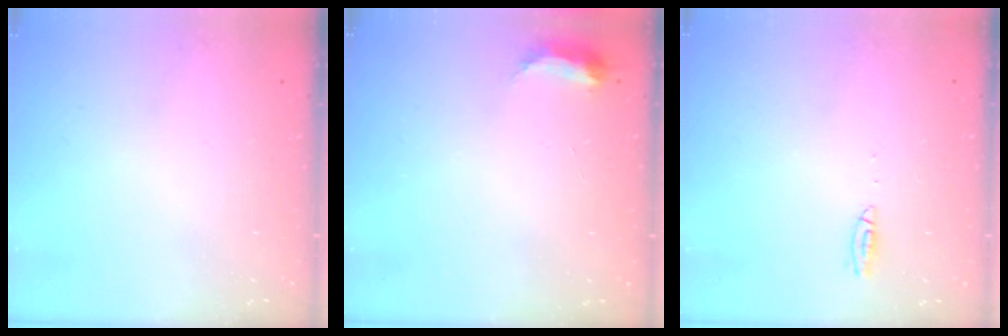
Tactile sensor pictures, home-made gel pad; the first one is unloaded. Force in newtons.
{"total": 4.1, "press": 4.1, "slide": 0.6}
{"total": 12.4, "press": 5.3, "slide": 11.2}